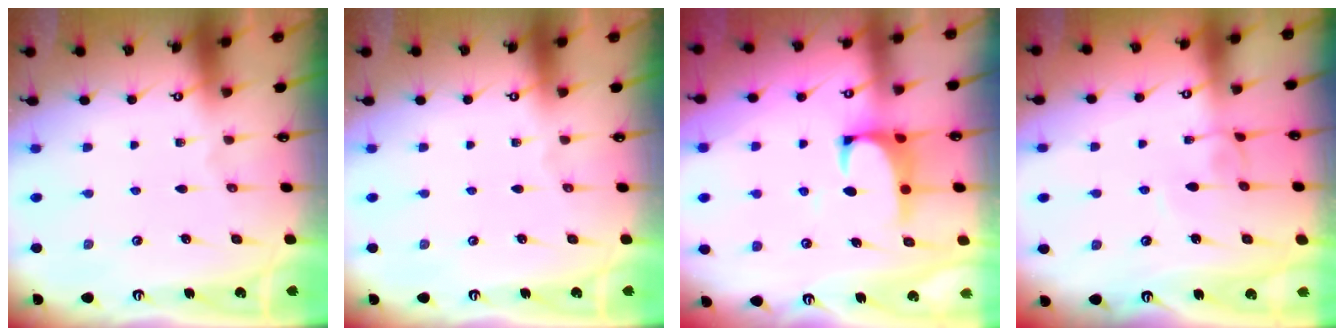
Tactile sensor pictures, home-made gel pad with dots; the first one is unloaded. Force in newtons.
{"total": 0.0}
{"total": 1.7, "press": 1.5, "slide": 0.7}
{"total": 2.1, "press": 2.1, "slide": 0.1}